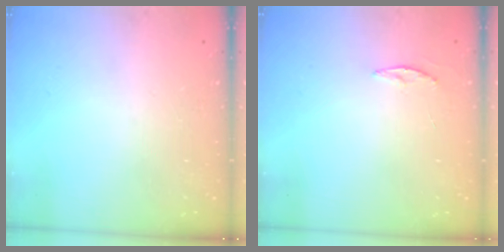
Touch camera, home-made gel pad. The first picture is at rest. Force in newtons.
{"total": 3.3, "press": 3.3, "slide": 0.4}